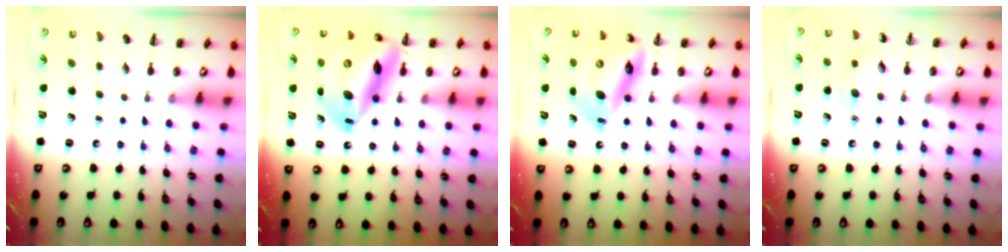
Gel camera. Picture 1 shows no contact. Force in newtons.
{"total": 20.1, "press": 19.6, "slide": 4.5}
{"total": 15.0, "press": 14.6, "slide": 3.7}
{"total": 7.3, "press": 7.2, "slide": 1.3}